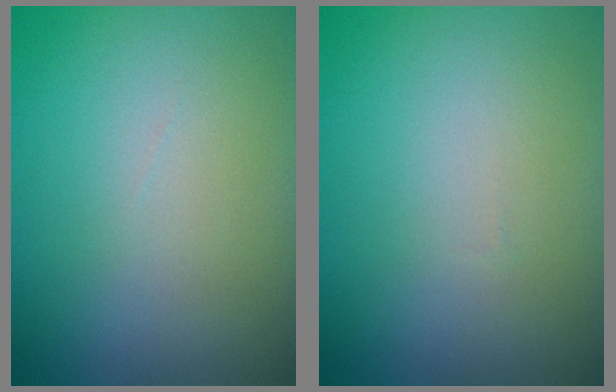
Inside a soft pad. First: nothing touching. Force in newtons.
{"total": 0.0}